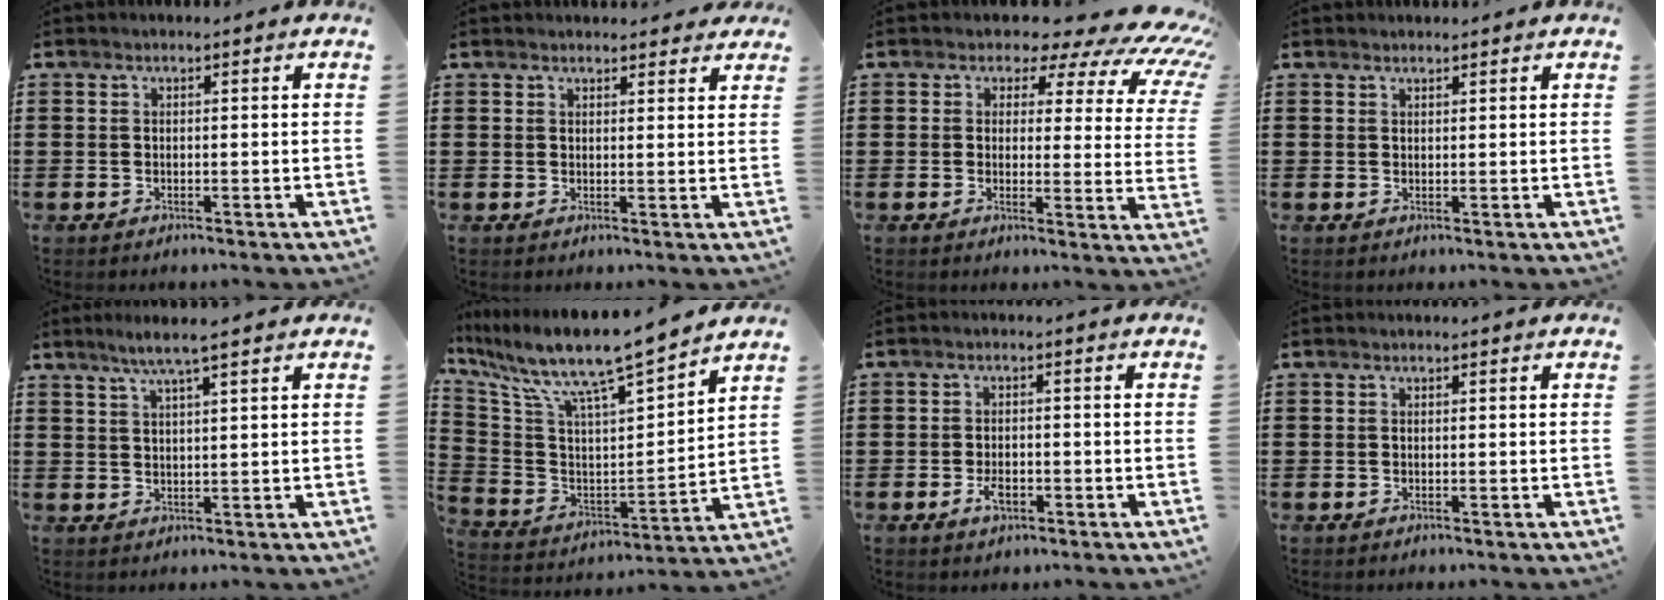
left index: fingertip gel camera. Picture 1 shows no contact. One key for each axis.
{"total": 2.0, "fx": 1.9, "fy": 0.6, "fz": 0.3, "tx": -0.002, "ty": -0.001, "tz": 0.036}
{"total": 5.8, "fx": 4.3, "fy": 2.8, "fz": 2.6, "tx": -0.042, "ty": -0.032, "tz": 0.067}
{"total": 1.0, "fx": 0.9, "fy": 0.2, "fz": 0.1, "tx": -0.003, "ty": 0.000, "tz": 0.019}
{"total": 4.0, "fx": 2.9, "fy": -0.2, "fz": 2.8, "tx": -0.061, "ty": 0.002, "tz": 0.050}
{"total": 10.1, "fx": 8.4, "fy": 0.6, "fz": 5.4, "tx": -0.143, "ty": -0.069, "tz": 0.136}
{"total": 2.9, "fx": -1.2, "fy": 1.5, "fz": 2.2, "tx": -0.047, "ty": -0.001, "tz": -0.023}
{"total": 0.0}